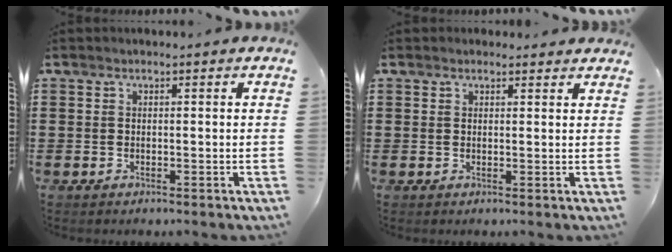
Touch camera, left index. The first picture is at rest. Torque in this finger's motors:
{"motor_torque": [2.14, 0.00, 0.36, 0.00]}